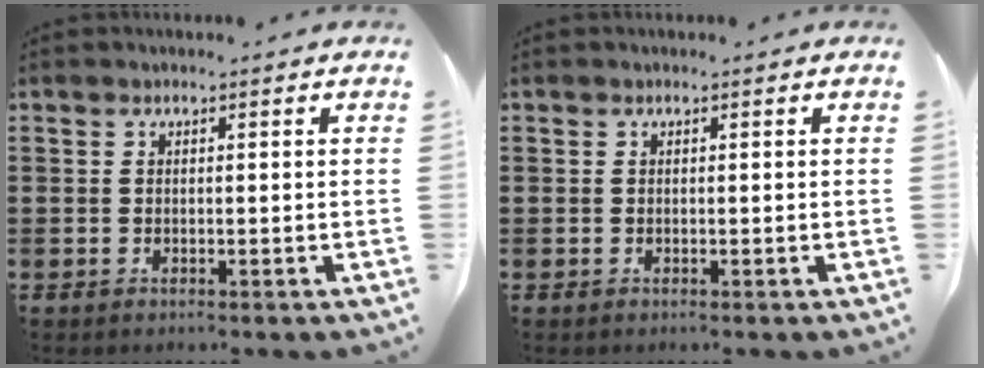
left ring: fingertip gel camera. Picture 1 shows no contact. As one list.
[{"total": 0.0}]